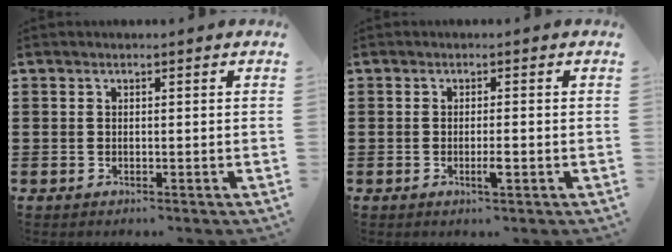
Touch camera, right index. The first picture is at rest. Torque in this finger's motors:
{"motor_torque": [-0.35, 0.06, 0.02, 0.01]}